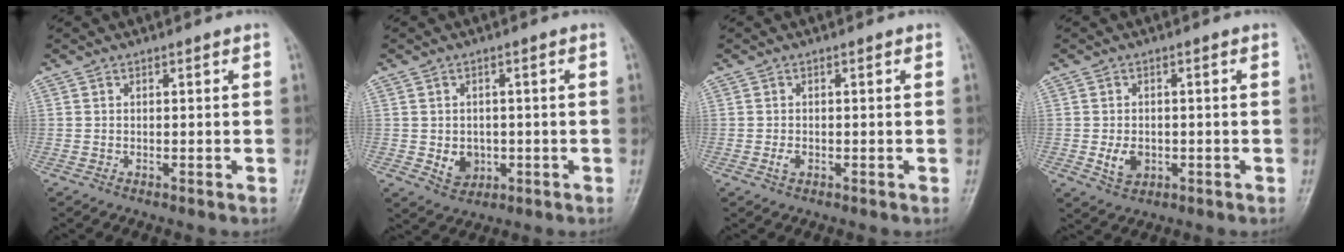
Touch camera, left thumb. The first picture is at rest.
{"total": 4.5, "force": [-0.9, 3.8, 2.2], "torque": [-0.016, 0.001, -0.003]}
{"total": 1.3, "force": [-0.5, 0.9, 0.7], "torque": [-0.013, 0.000, -0.010]}
{"total": 4.0, "force": [-0.9, 3.1, 2.4], "torque": [-0.033, -0.001, -0.010]}